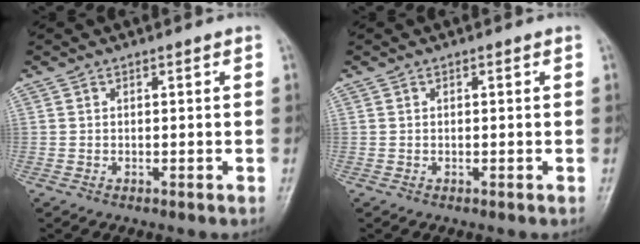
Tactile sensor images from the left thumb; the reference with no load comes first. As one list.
[{"total": 0.0}]